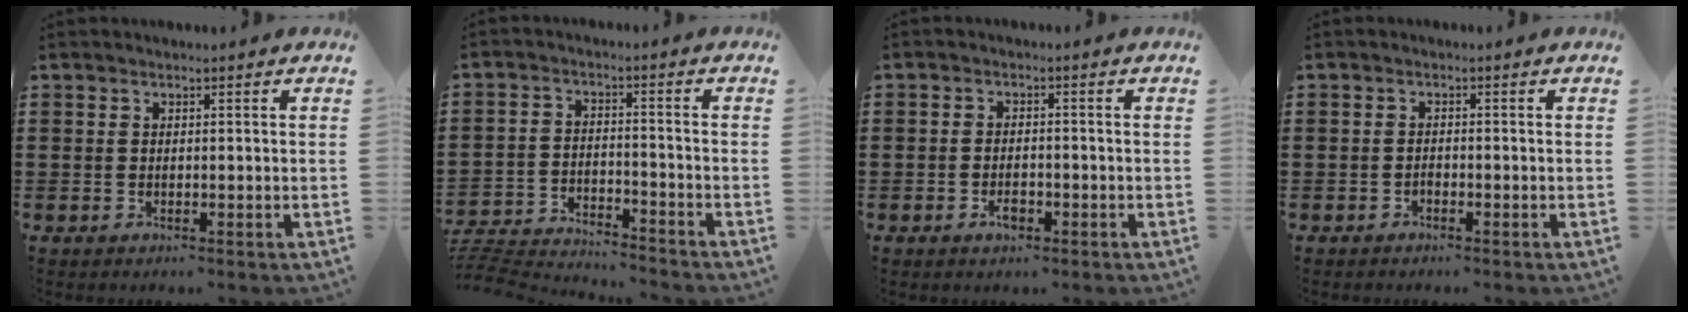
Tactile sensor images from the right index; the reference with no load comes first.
{"total": 4.4, "force": [-4.4, 0.1, 0.4], "torque": [-0.024, -0.004, -0.097]}
{"total": 2.5, "force": [-1.1, 1.2, 1.9], "torque": [-0.036, 0.004, -0.021]}
{"total": 0.7, "force": [-0.6, 0.3, 0.1], "torque": [-0.006, -0.002, -0.012]}